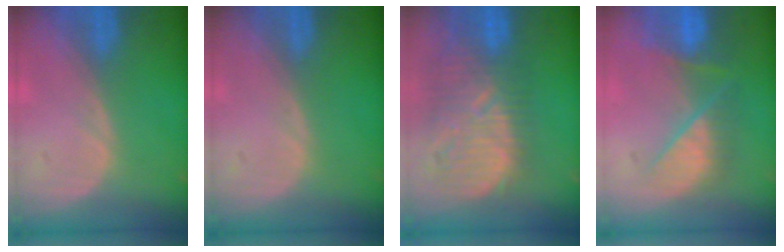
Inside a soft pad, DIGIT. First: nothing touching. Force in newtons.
{"total": 0.0}
{"total": 12.5, "press": 11.2, "slide": 5.6}
{"total": 9.0, "press": 7.7, "slide": 4.6}